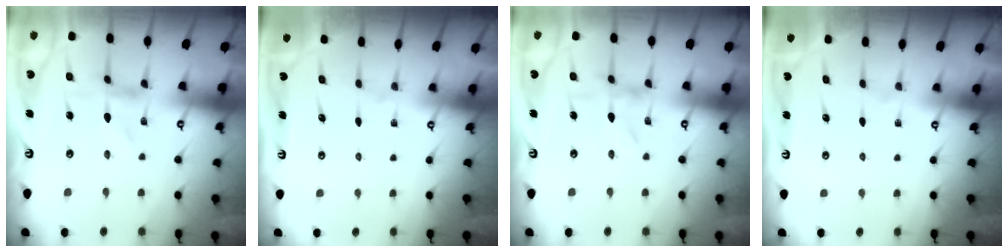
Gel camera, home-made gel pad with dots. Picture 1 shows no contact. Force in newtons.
{"total": 0.0}
{"total": 0.0}
{"total": 0.0}